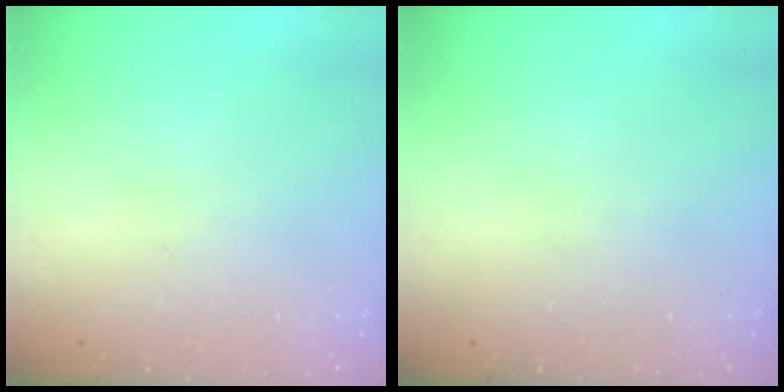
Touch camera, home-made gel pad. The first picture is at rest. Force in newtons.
{"total": 0.0}